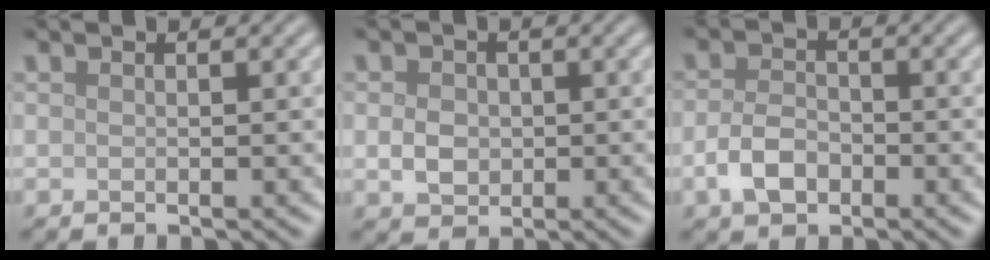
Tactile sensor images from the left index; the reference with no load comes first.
{"total": 2.5, "force": [-0.1, 2.1, 1.4], "torque": [-0.025, -0.002, -0.006]}
{"total": 3.1, "force": [-1.3, 2.0, 2.0], "torque": [-0.037, 0.000, -0.031]}